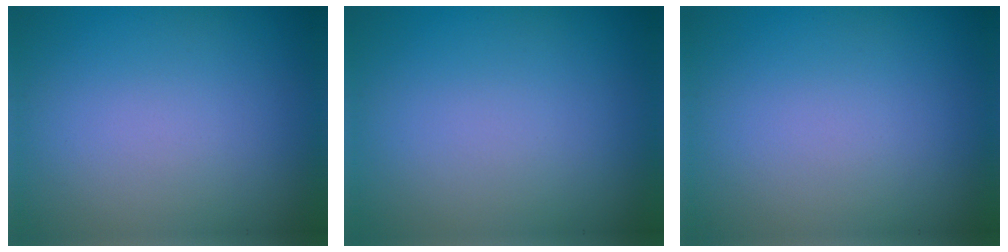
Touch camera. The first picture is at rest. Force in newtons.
{"total": 0.0}
{"total": 0.0}